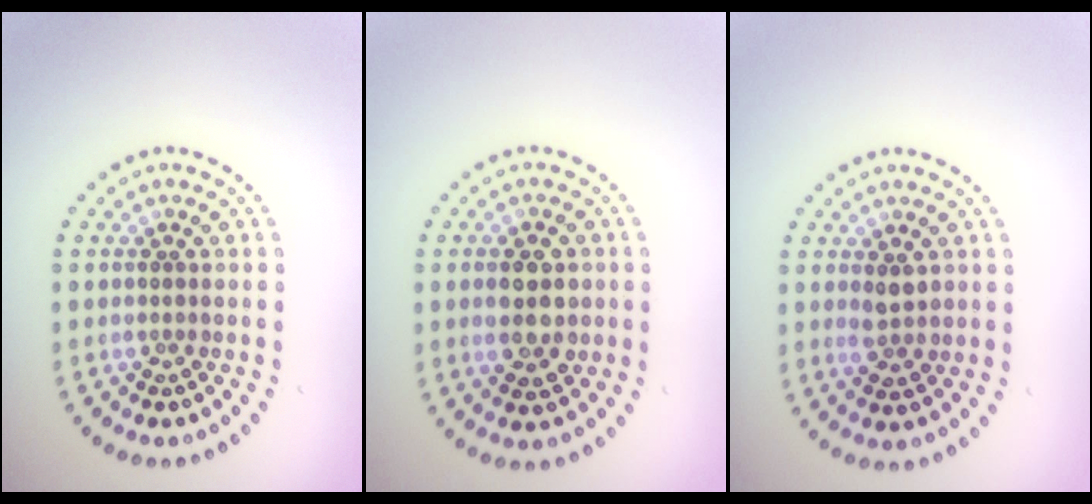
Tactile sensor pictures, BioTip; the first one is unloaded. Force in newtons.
{"total": 3.8, "press": 3.8, "slide": 0.1}
{"total": 1.8, "press": 1.8, "slide": 0.1}